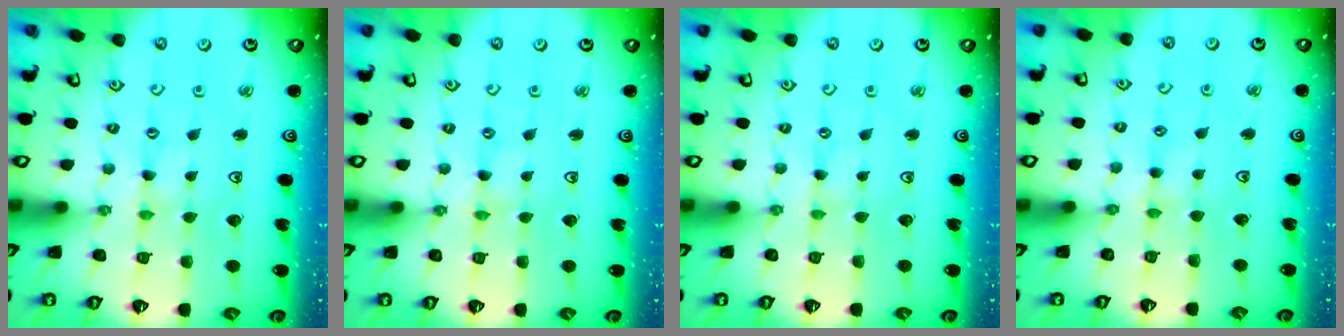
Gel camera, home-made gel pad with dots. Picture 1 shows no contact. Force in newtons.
{"total": 0.0}
{"total": 0.8, "press": 0.8, "slide": 0.1}
{"total": 2.7, "press": 2.7, "slide": 0.4}